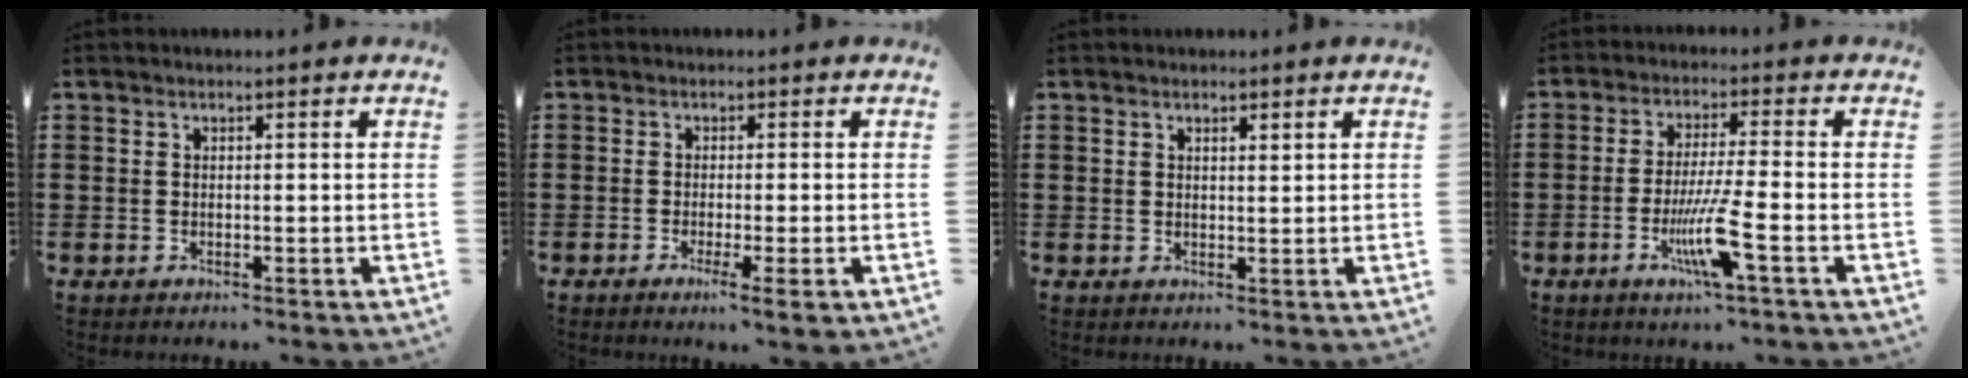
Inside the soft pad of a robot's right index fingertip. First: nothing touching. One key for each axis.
{"total": 3.3, "fx": -1.7, "fy": 0.1, "fz": 2.8, "tx": -0.052, "ty": -0.014, "tz": -0.028}
{"total": 1.1, "fx": 1.0, "fy": 0.4, "fz": 0.4, "tx": -0.008, "ty": 0.002, "tz": 0.018}
{"total": 8.3, "fx": -3.3, "fy": 0.2, "fz": 7.7, "tx": -0.158, "ty": -0.021, "tz": -0.065}